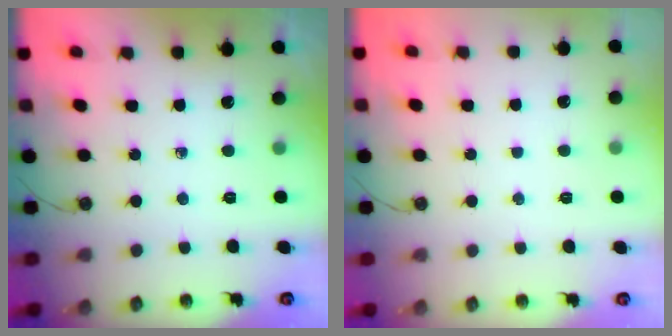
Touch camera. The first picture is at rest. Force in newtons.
{"total": 1.3, "press": 1.3, "slide": 0.1}